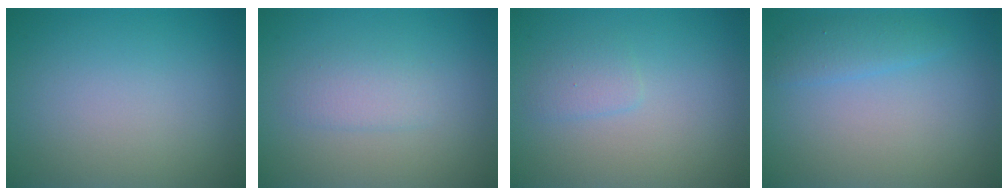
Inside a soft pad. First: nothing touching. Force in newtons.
{"total": 1.7, "press": 1.7, "slide": 0.1}
{"total": 1.3, "press": 1.3, "slide": 0.1}
{"total": 1.7, "press": 1.7, "slide": 0.2}